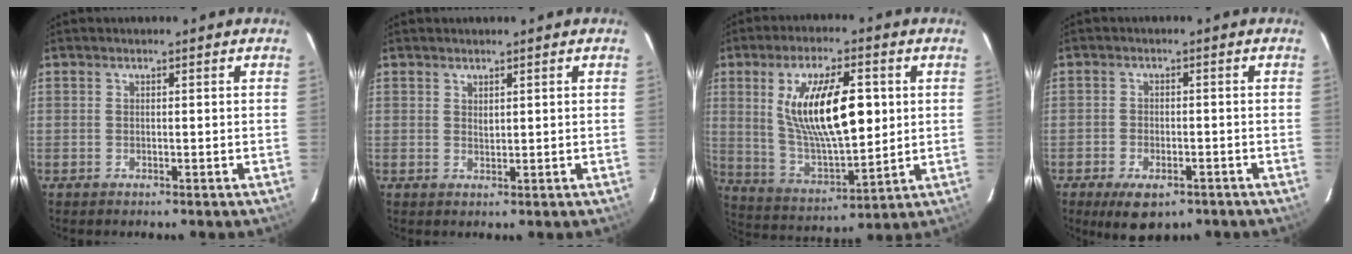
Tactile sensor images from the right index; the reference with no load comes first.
{"total": 1.0, "force": [0.8, 0.4, 0.5], "torque": [-0.006, 0.001, 0.015]}
{"total": 17.6, "force": [3.7, 6.4, 16.0], "torque": [-0.291, -0.003, 0.079]}
{"total": 7.6, "force": [-4.9, 3.7, 4.5], "torque": [-0.096, -0.017, -0.074]}